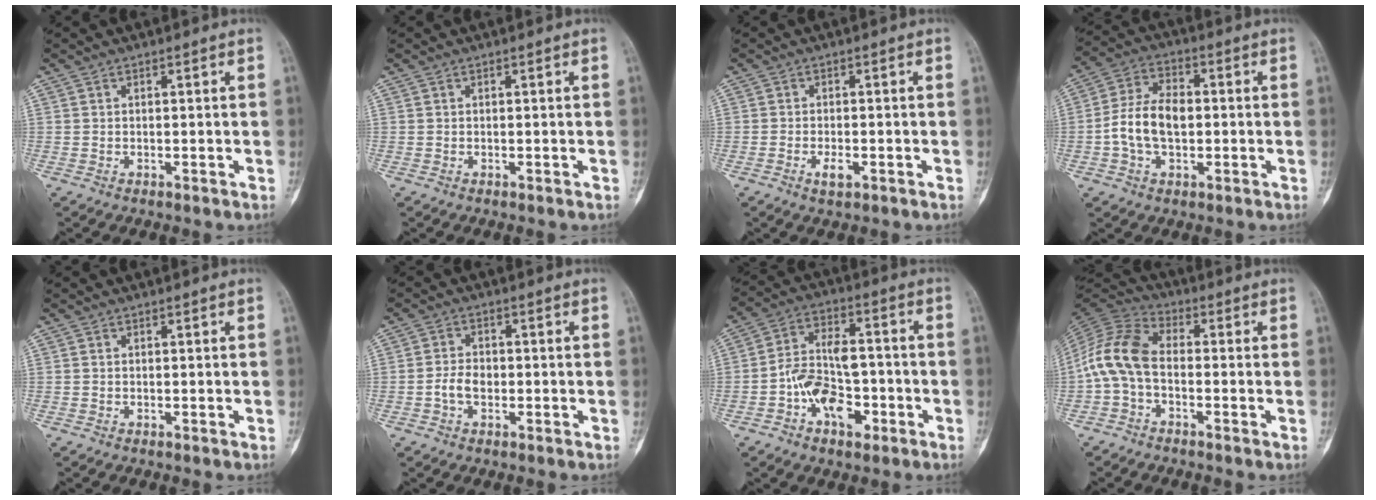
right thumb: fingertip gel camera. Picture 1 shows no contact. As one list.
[{"total": 0.0}, {"total": 2.6, "force": [-1.2, 1.2, 2.0], "torque": [-0.033, 0.005, -0.021]}, {"total": 10.1, "force": [-0.9, 6.4, 7.8], "torque": [-0.142, 0.030, -0.023]}, {"total": 0.0}, {"total": 3.7, "force": [-1.0, 2.5, 2.5], "torque": [-0.043, 0.015, -0.022]}, {"total": 11.8, "force": [-4.3, 7.2, 8.2], "torque": [-0.123, 0.044, -0.077]}, {"total": 9.6, "force": [-1.7, 5.7, 7.5], "torque": [-0.149, 0.033, -0.049]}]